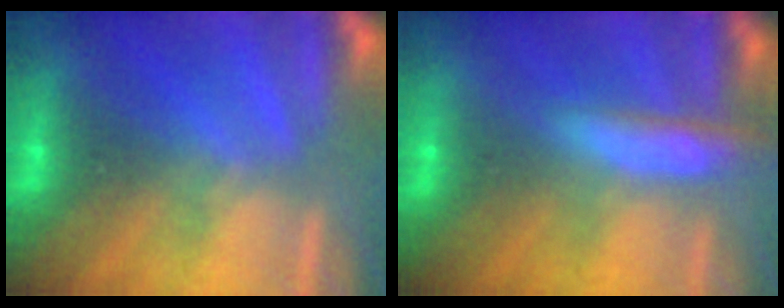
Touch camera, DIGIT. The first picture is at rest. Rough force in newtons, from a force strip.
{"total": 9.5}